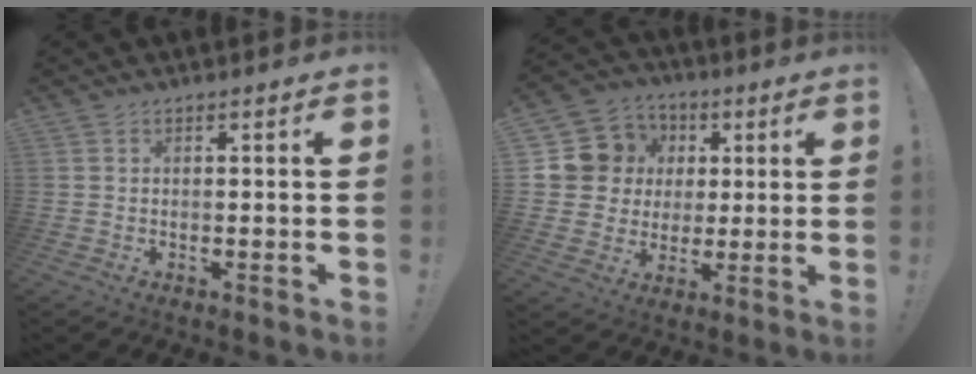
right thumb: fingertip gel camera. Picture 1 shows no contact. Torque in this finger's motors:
{"motor_torque": [0.18, 0.17, 0.03, -0.02, 0.01]}